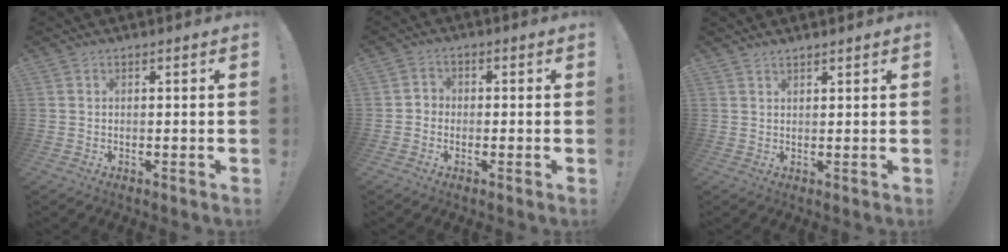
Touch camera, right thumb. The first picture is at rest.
{"total": 3.0, "force": [-2.0, 2.1, 0.9], "torque": [-0.019, 0.014, -0.035]}
{"total": 1.2, "force": [1.2, -0.1, 0.1], "torque": [-0.003, -0.009, 0.024]}